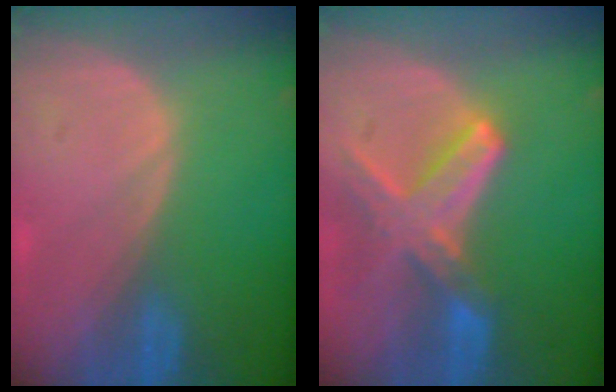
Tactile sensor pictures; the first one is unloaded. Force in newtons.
{"total": 8.2, "press": 7.2, "slide": 4.0}